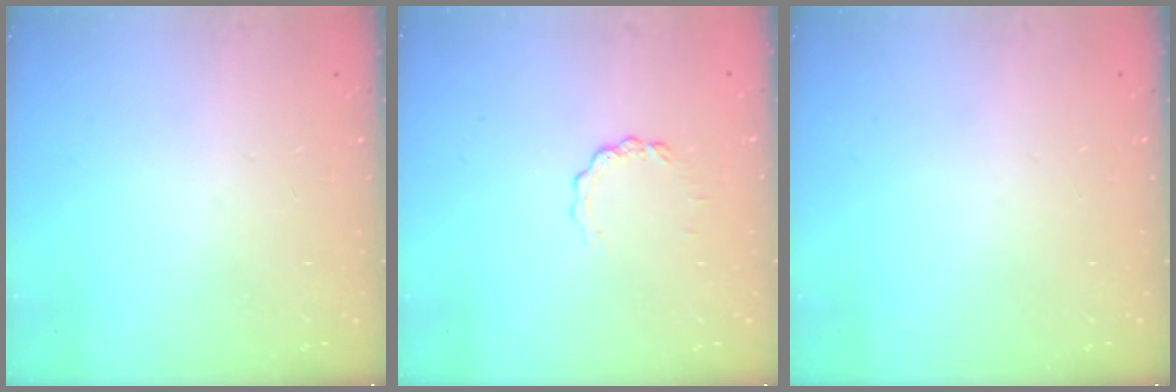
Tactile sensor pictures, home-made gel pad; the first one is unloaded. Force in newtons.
{"total": 2.8, "press": 2.8, "slide": 0.3}
{"total": 0.0}